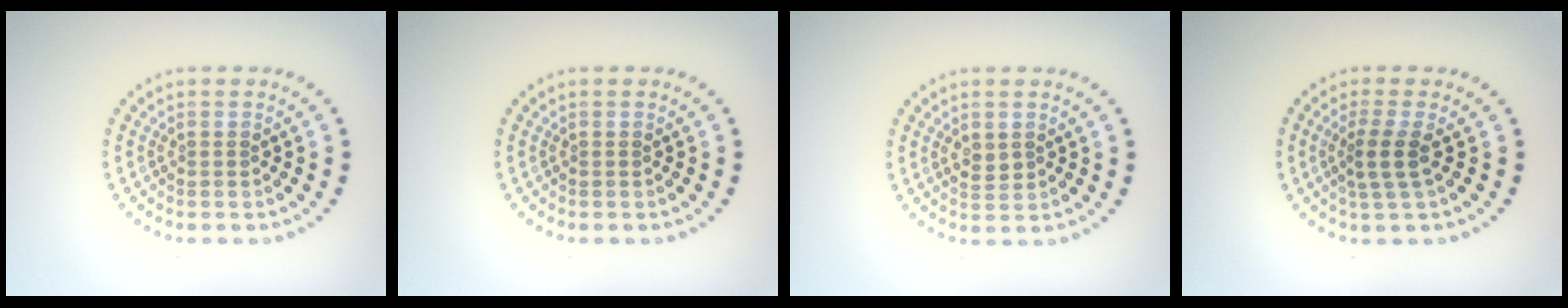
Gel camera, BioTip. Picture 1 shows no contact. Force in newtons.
{"total": 0.0}
{"total": 1.4, "press": 1.4, "slide": 0.2}
{"total": 2.2, "press": 1.8, "slide": 1.3}